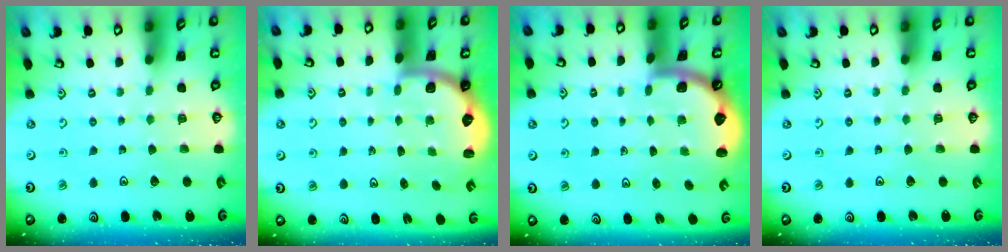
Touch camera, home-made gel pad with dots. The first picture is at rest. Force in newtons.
{"total": 2.1, "press": 1.9, "slide": 1.0}
{"total": 1.6, "press": 1.6, "slide": 0.1}
{"total": 0.0}